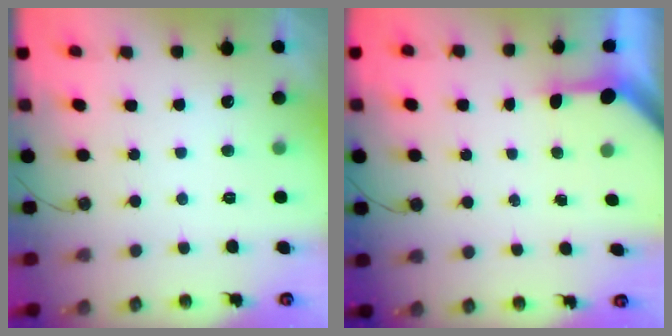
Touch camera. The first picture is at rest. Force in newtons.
{"total": 3.4, "press": 3.4, "slide": 0.3}